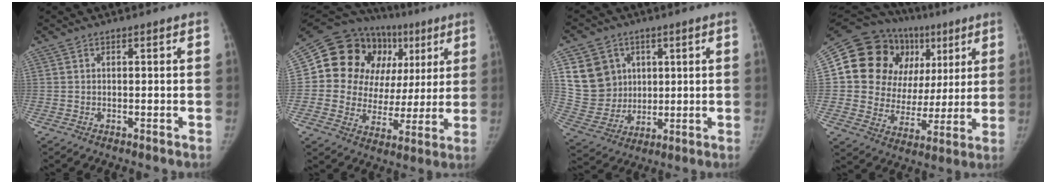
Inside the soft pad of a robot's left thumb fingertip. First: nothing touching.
{"total": 22.5, "force": [6.6, 17.8, 11.9], "torque": [-0.115, 0.037, 0.112]}
{"total": 13.1, "force": [4.1, 11.5, 4.7], "torque": [-0.061, -0.009, 0.091]}
{"total": 23.0, "force": [7.4, 18.4, 11.7], "torque": [-0.119, 0.033, 0.133]}